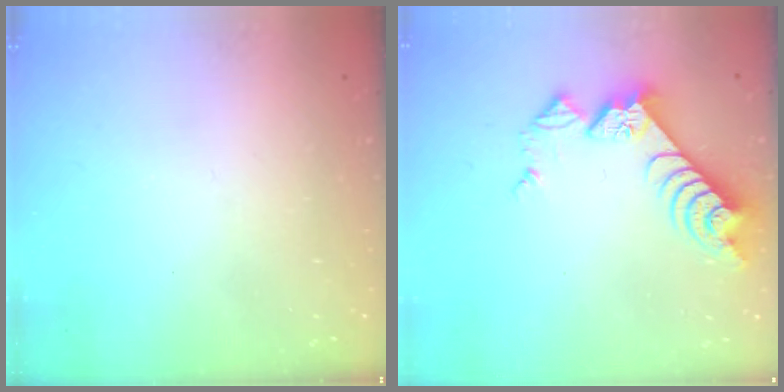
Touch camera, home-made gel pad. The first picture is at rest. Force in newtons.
{"total": 9.4, "press": 9.3, "slide": 1.2}